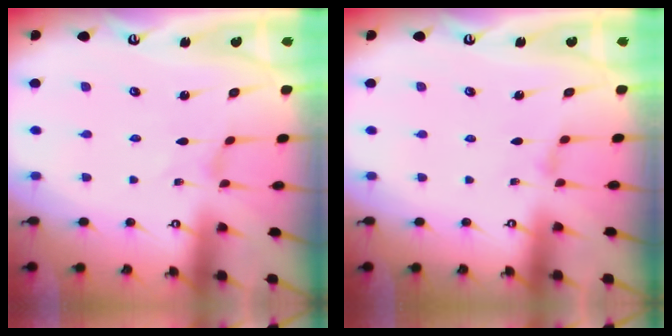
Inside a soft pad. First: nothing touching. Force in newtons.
{"total": 2.1, "press": 2.1, "slide": 0.5}